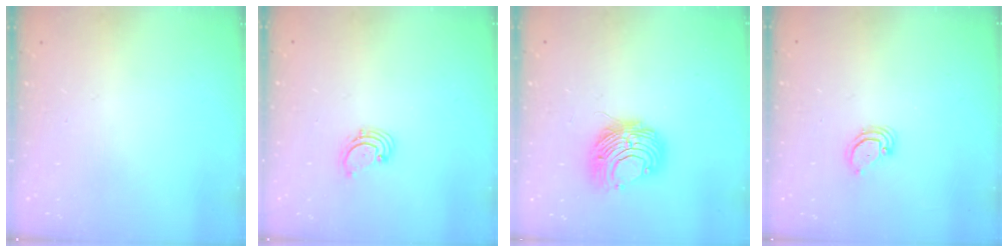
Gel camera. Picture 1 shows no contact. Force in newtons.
{"total": 1.6, "press": 1.6, "slide": 0.2}
{"total": 8.9, "press": 8.9, "slide": 0.0}
{"total": 3.6, "press": 3.6, "slide": 0.2}